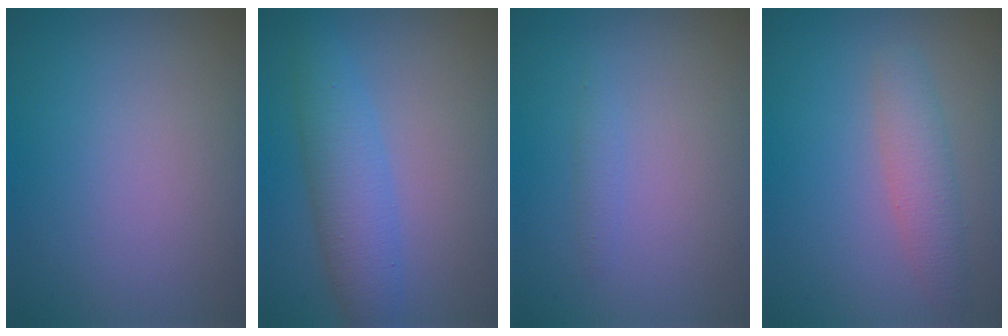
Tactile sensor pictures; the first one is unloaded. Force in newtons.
{"total": 4.0, "press": 4.0, "slide": 0.1}
{"total": 0.7, "press": 0.7, "slide": 0.0}
{"total": 2.5, "press": 2.5, "slide": 0.1}